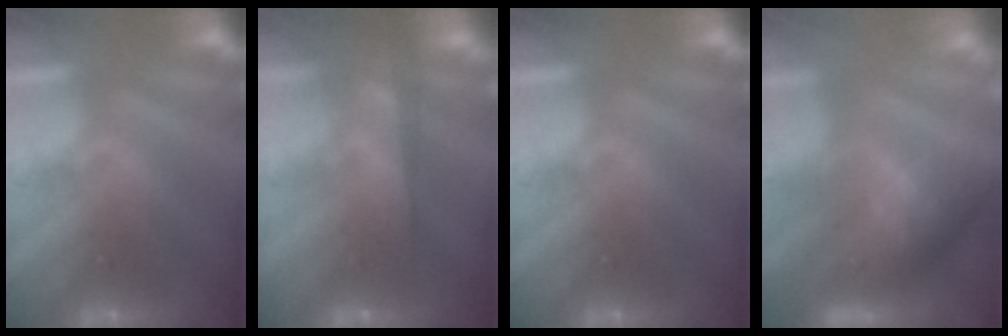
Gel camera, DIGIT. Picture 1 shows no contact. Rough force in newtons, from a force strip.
{"total": 7.7}
{"total": 0.0}
{"total": 7.7}